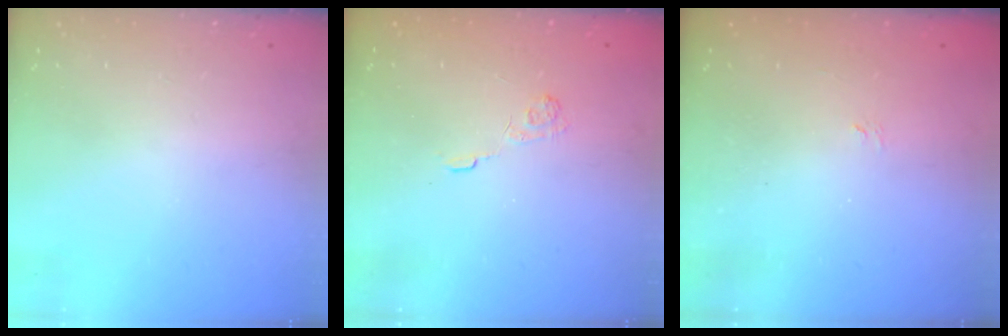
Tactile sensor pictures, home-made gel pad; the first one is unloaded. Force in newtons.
{"total": 3.2, "press": 2.8, "slide": 1.5}
{"total": 1.5, "press": 1.1, "slide": 1.0}